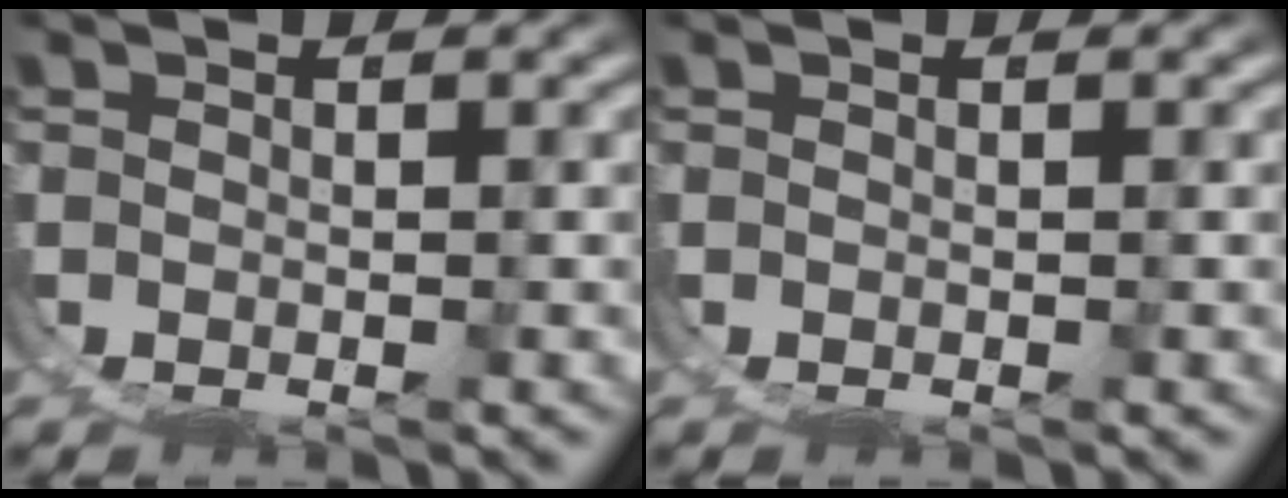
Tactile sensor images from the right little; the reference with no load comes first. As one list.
[{"total": 0.0}]